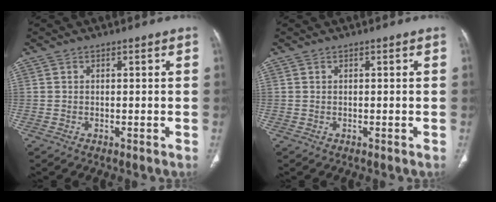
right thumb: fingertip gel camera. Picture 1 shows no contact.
{"total": 0.0}